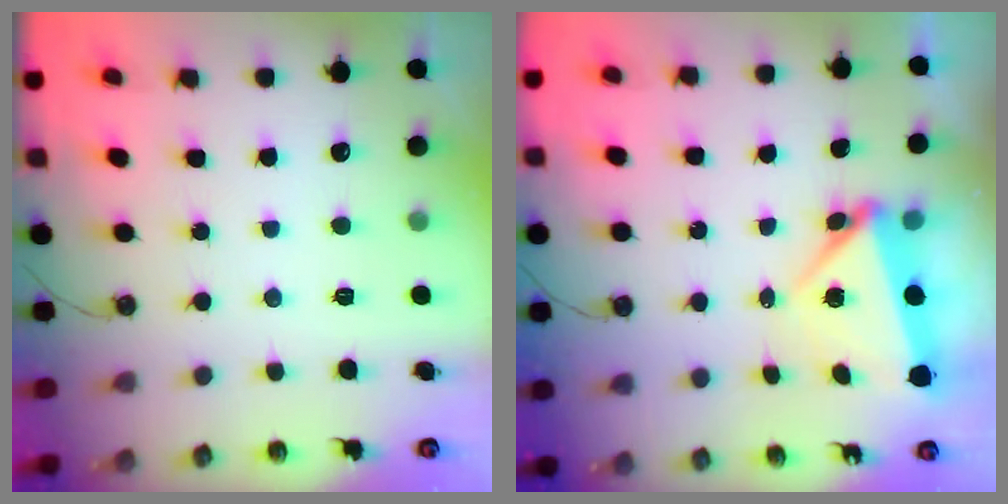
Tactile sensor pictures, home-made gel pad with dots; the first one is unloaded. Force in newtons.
{"total": 5.6, "press": 5.6, "slide": 0.3}